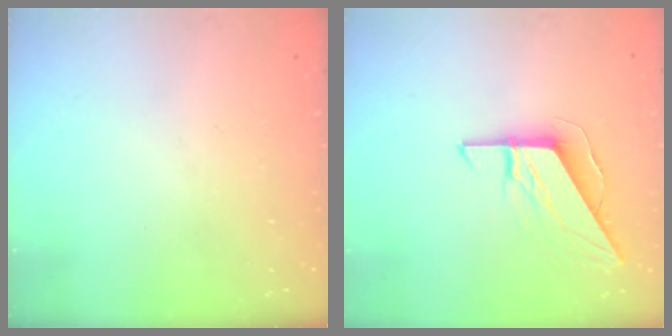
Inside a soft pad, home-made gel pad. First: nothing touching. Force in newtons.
{"total": 8.0, "press": 8.0, "slide": 0.8}